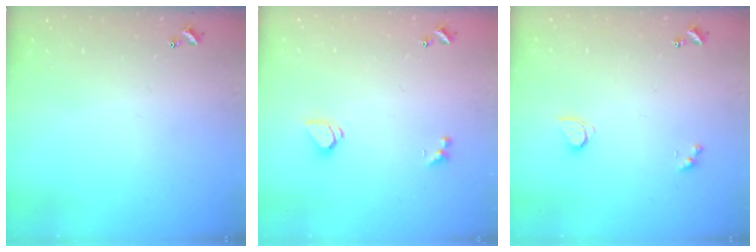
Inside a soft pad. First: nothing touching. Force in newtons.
{"total": 1.5, "press": 1.4, "slide": 0.5}
{"total": 2.6, "press": 2.6, "slide": 0.3}